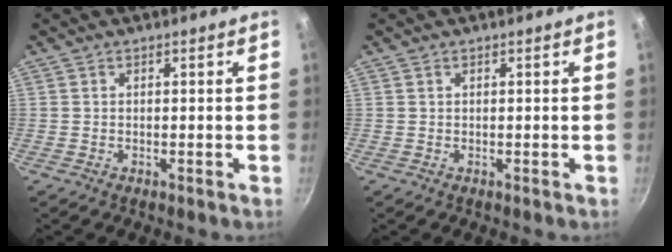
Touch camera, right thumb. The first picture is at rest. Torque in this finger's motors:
{"motor_torque": [0.16, 0.09, 0.35, 0.16, -0.03]}